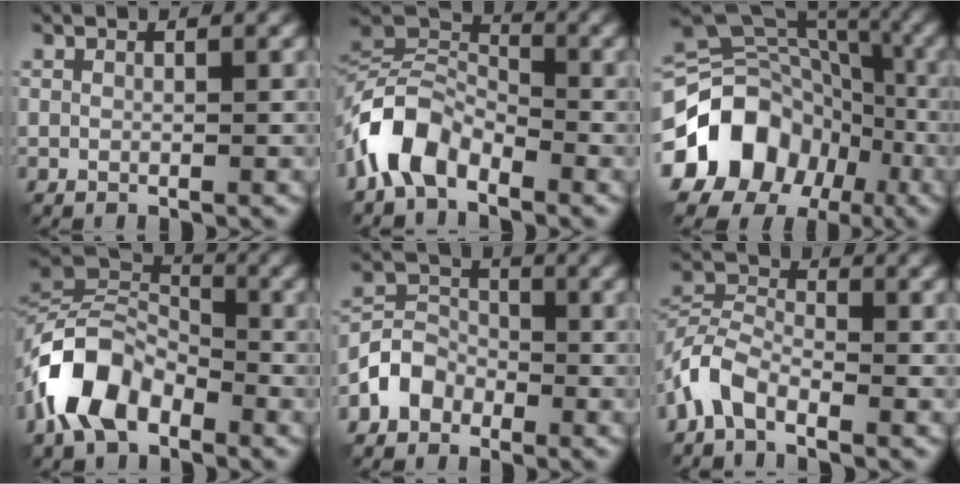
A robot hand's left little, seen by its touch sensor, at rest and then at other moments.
{"total": 6.8, "force": [-4.0, 4.0, 3.8], "torque": [-0.068, 0.005, -0.093]}
{"total": 16.3, "force": [-6.8, 13.2, 6.9], "torque": [-0.140, -0.011, -0.140]}
{"total": 8.7, "force": [-4.6, 5.3, 5.2], "torque": [-0.100, 0.007, -0.102]}
{"total": 3.3, "force": [-2.0, 2.5, 0.9], "torque": [-0.013, 0.011, -0.045]}
{"total": 4.4, "force": [-3.2, 2.0, 2.3], "torque": [-0.053, 0.002, -0.080]}